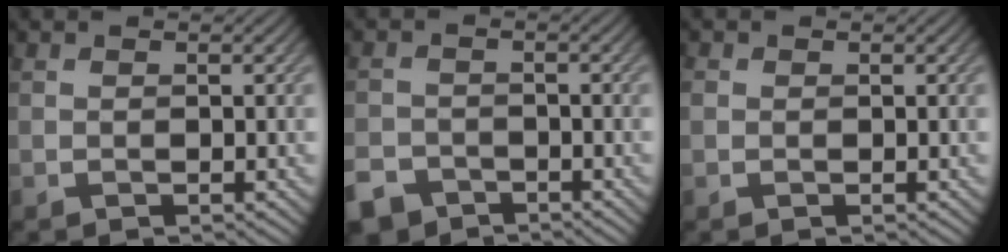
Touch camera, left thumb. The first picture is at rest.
{"total": 4.2, "force": [-3.3, 2.3, 1.2], "torque": [-0.029, -0.007, -0.067]}
{"total": 1.1, "force": [0.1, 1.1, 0.4], "torque": [-0.006, 0.000, -0.004]}